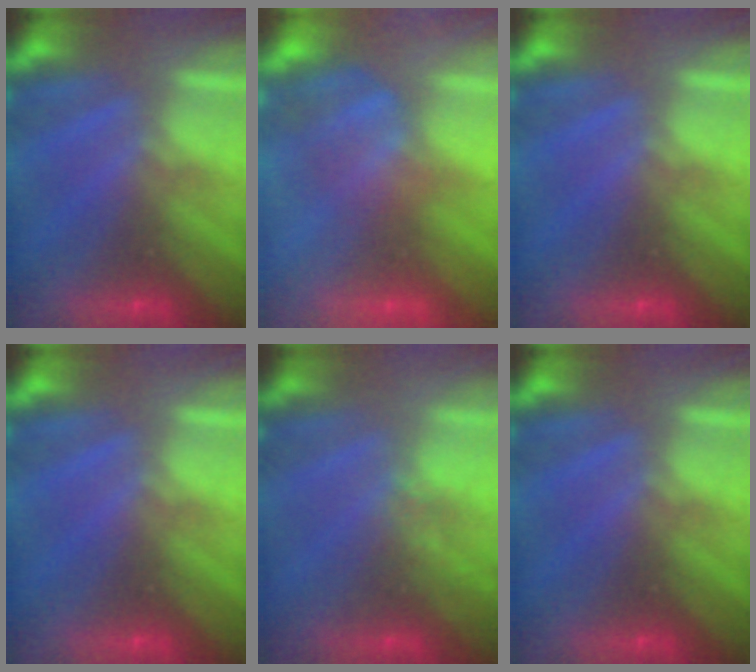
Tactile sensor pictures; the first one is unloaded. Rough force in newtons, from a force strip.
{"total": 2.9}
{"total": 0.0}
{"total": 0.0}
{"total": 2.4}
{"total": 0.0}